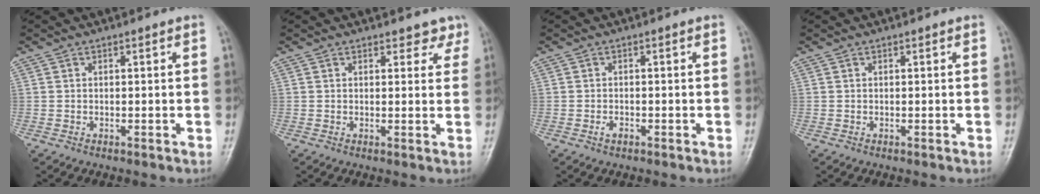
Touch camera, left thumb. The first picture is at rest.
{"total": 2.9, "force": [2.3, 1.6, 0.5], "torque": [0.020, -0.012, 0.017]}
{"total": 1.3, "force": [-0.8, 0.7, 0.7], "torque": [-0.011, 0.008, -0.013]}
{"total": 0.0}